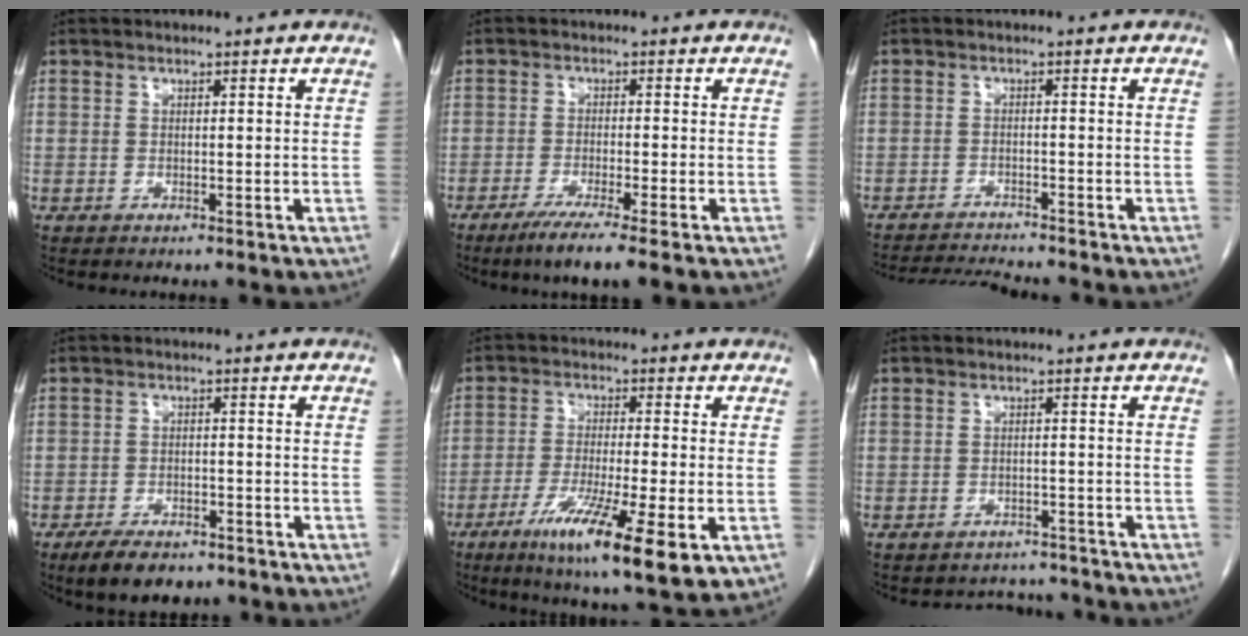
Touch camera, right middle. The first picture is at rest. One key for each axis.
{"total": 5.9, "fx": -4.1, "fy": -0.6, "fz": 4.3, "tx": -0.074, "ty": -0.016, "tz": -0.072}
{"total": 6.5, "fx": -6.3, "fy": -0.4, "fz": 1.4, "tx": -0.022, "ty": -0.013, "tz": -0.104}
{"total": 6.4, "fx": -4.8, "fy": 2.7, "fz": 3.2, "tx": -0.056, "ty": -0.004, "tz": -0.075}
{"total": 14.6, "fx": -6.4, "fy": 1.4, "fz": 13.0, "tx": -0.198, "ty": -0.036, "tz": -0.101}
{"total": 5.6, "fx": -5.3, "fy": 1.6, "fz": -0.3, "tx": 0.005, "ty": 0.013, "tz": -0.066}